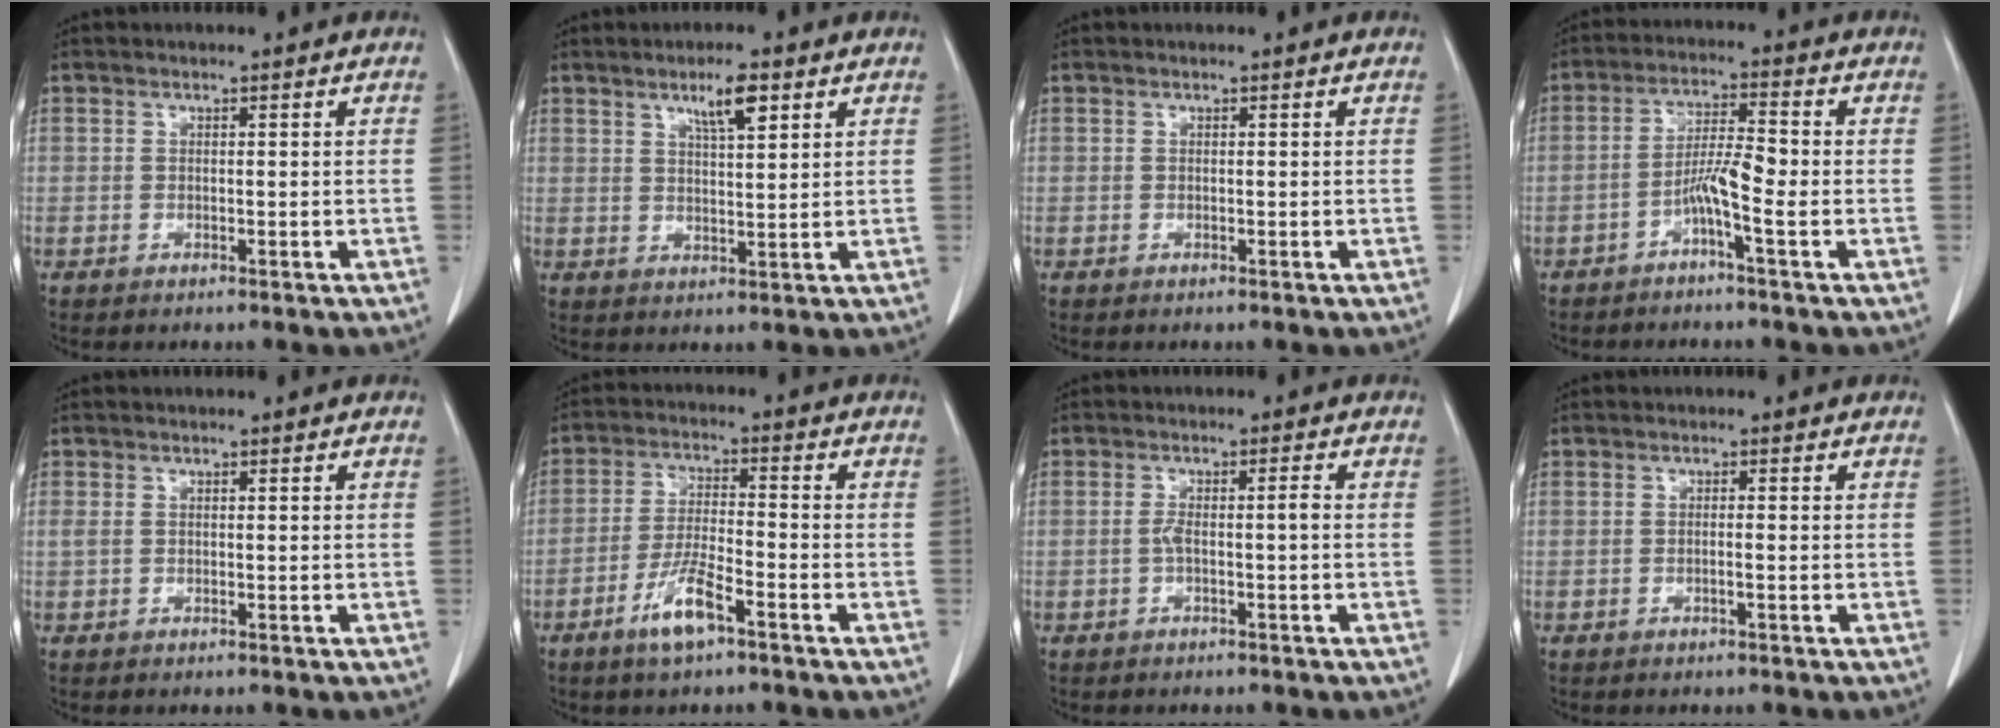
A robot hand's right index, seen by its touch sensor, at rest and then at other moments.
{"total": 5.0, "force": [2.9, 0.8, 4.0], "torque": [-0.070, 0.000, 0.050]}
{"total": 0.0}
{"total": 5.1, "force": [-2.1, -0.1, 4.7], "torque": [-0.092, 0.008, -0.042]}
{"total": 0.7, "force": [0.1, 0.5, 0.5], "torque": [-0.022, 0.012, 0.006]}
{"total": 6.8, "force": [-4.1, 1.0, 5.4], "torque": [-0.111, -0.006, -0.078]}
{"total": 2.4, "force": [-0.5, 0.2, 2.4], "torque": [-0.044, 0.005, -0.009]}
{"total": 0.7, "force": [-0.3, -0.1, 0.7], "torque": [-0.012, 0.001, -0.006]}